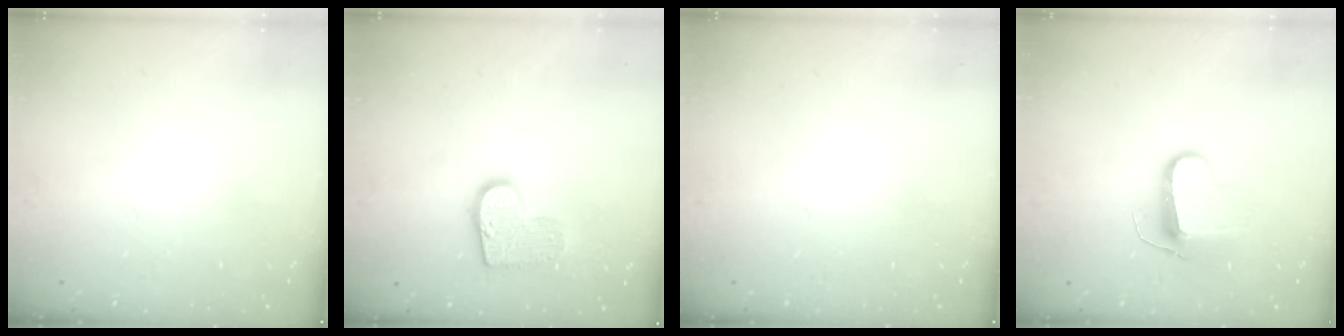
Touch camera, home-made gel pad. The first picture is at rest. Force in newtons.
{"total": 12.0, "press": 11.9, "slide": 0.7}
{"total": 0.0}
{"total": 9.8, "press": 9.8, "slide": 0.5}